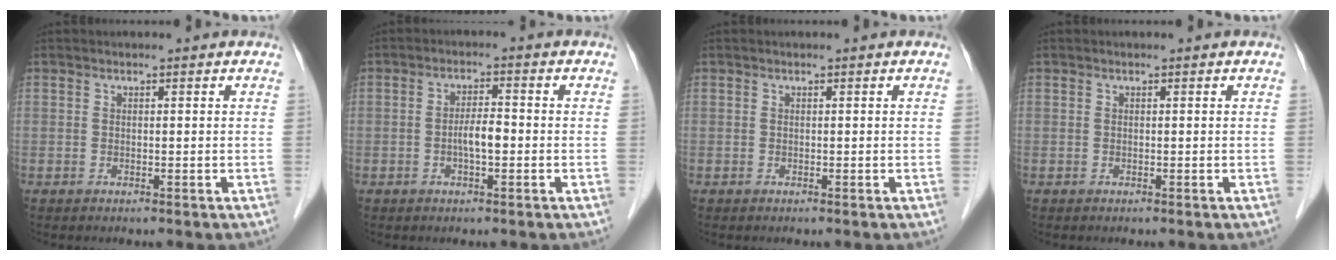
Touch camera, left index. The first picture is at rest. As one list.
[{"total": 3.3, "force": [-0.8, 0.8, 3.1], "torque": [-0.059, 0.004, -0.015]}, {"total": 0.0}, {"total": 0.0}]